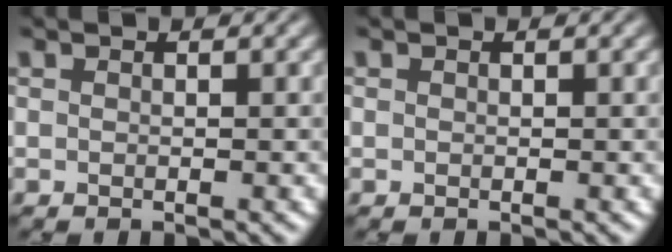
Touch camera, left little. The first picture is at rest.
{"total": 0.0}